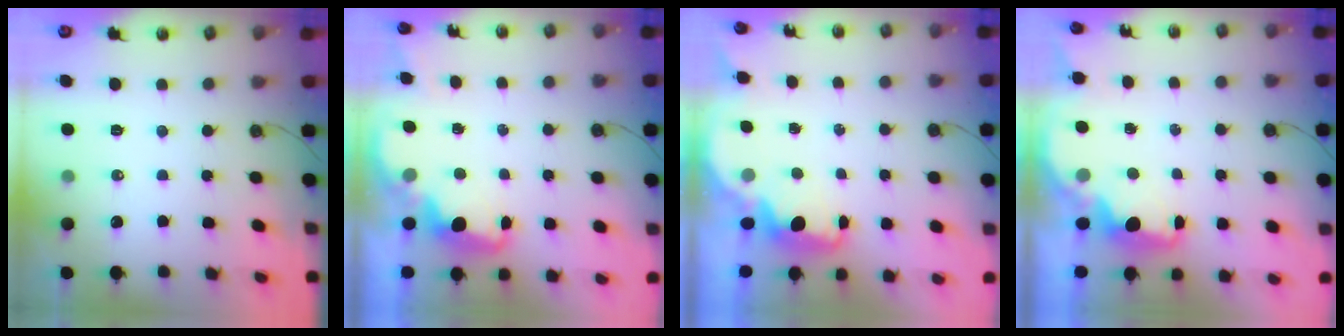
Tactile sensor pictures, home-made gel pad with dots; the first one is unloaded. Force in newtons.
{"total": 2.1, "press": 2.0, "slide": 0.6}
{"total": 2.2, "press": 2.1, "slide": 0.6}
{"total": 2.5, "press": 2.4, "slide": 0.8}